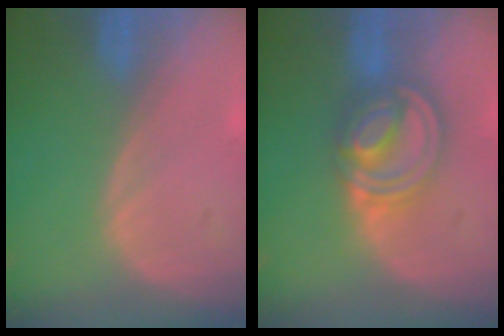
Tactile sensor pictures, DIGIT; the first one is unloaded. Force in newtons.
{"total": 8.3, "press": 7.0, "slide": 4.5}